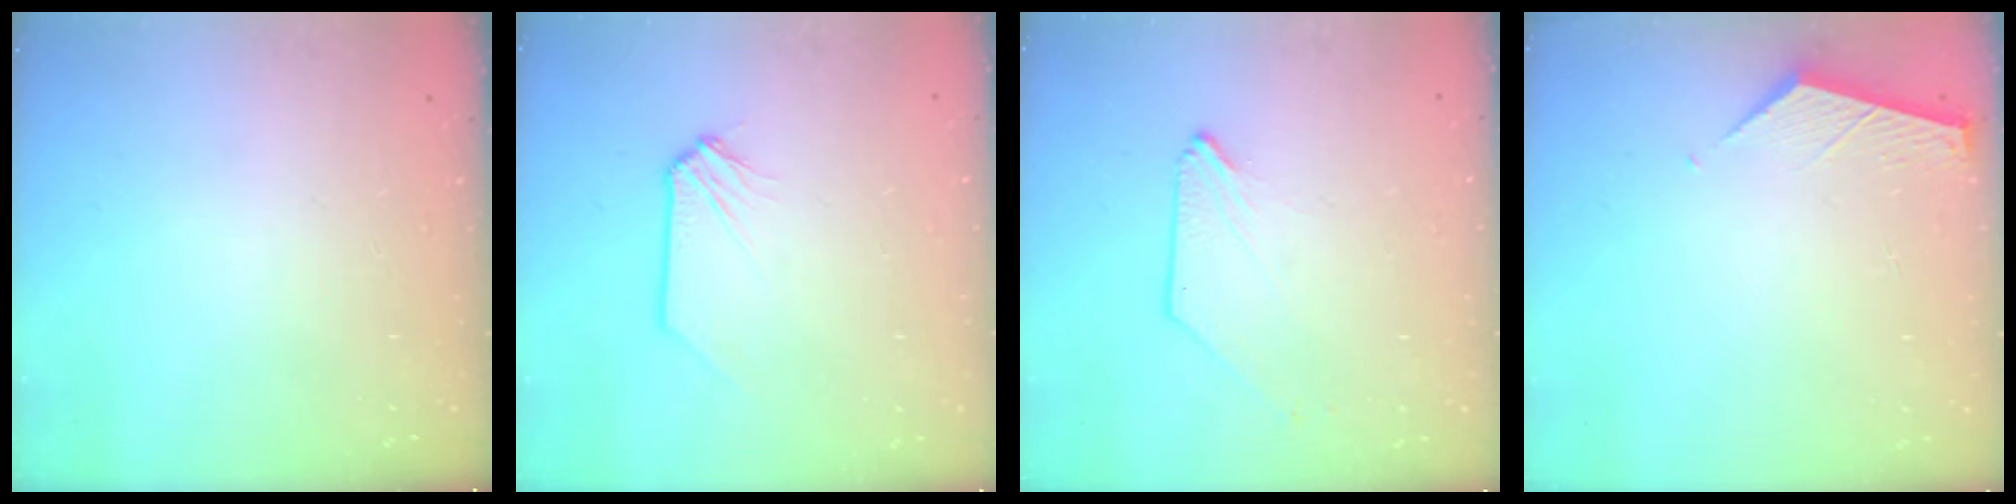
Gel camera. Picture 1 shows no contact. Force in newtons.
{"total": 0.6, "press": 0.6, "slide": 0.1}
{"total": 0.0}
{"total": 2.8, "press": 2.8, "slide": 0.3}